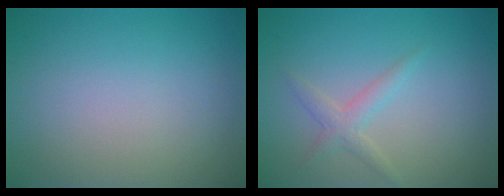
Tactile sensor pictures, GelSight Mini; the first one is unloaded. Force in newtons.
{"total": 1.7, "press": 1.7, "slide": 0.1}